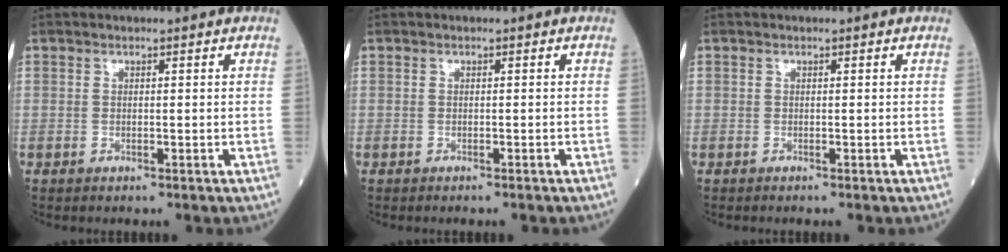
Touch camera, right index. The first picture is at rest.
{"total": 1.0, "force": [-0.9, -0.1, 0.5], "torque": [-0.010, 0.000, -0.008]}
{"total": 0.0}